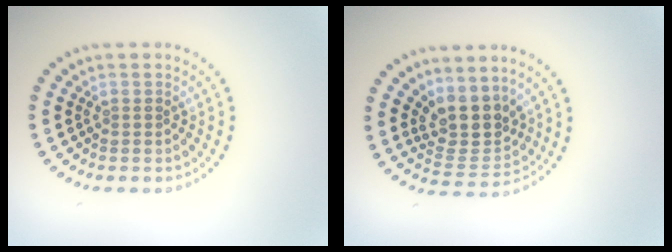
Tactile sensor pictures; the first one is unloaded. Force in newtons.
{"total": 4.0, "press": 3.2, "slide": 2.4}